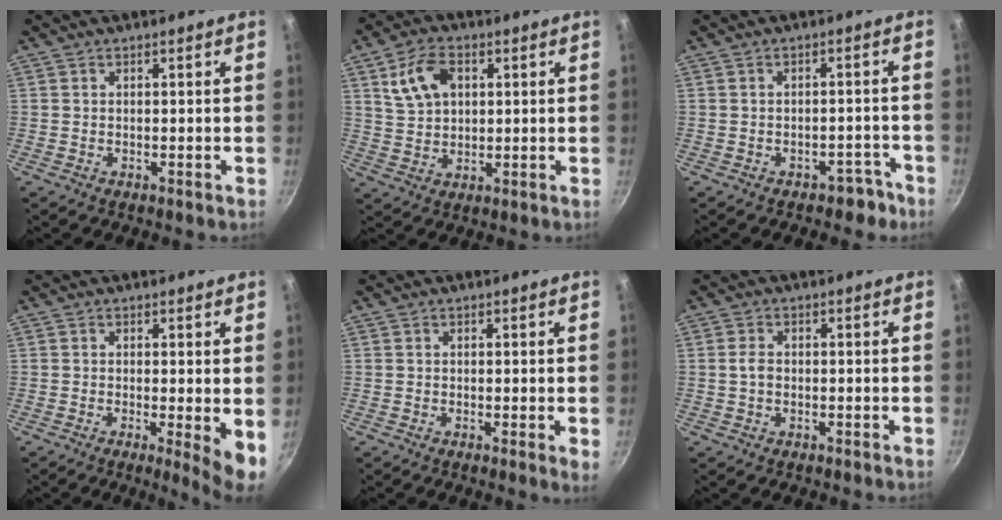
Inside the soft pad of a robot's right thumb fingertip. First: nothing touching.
{"total": 9.4, "force": [3.1, 6.2, 6.3], "torque": [-0.104, 0.001, 0.057]}
{"total": 3.9, "force": [-2.8, 2.3, 1.4], "torque": [0.015, 0.041, -0.016]}
{"total": 5.6, "force": [-0.3, 1.0, 5.5], "torque": [-0.072, -0.019, -0.005]}
{"total": 1.7, "force": [0.1, 0.2, 1.7], "torque": [-0.020, -0.008, -0.003]}
{"total": 2.2, "force": [-0.2, 1.6, 1.5], "torque": [-0.028, 0.007, -0.006]}